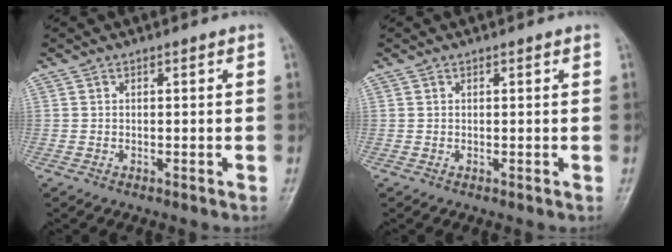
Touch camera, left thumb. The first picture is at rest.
{"total": 0.0}